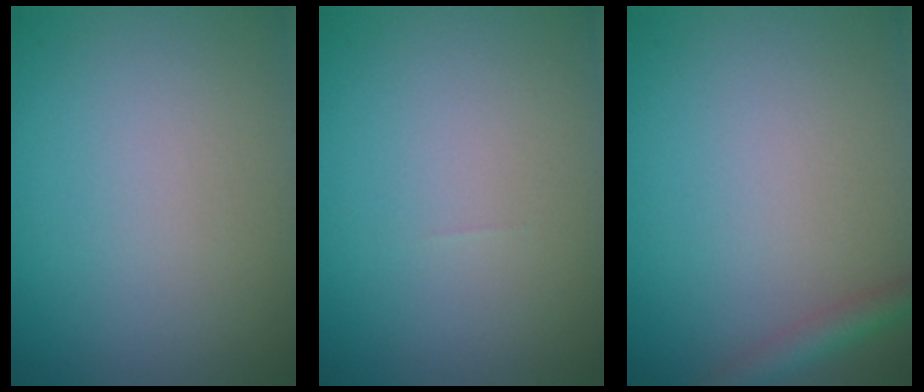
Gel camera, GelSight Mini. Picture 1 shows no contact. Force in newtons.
{"total": 0.0}
{"total": 2.3, "press": 2.3, "slide": 0.1}